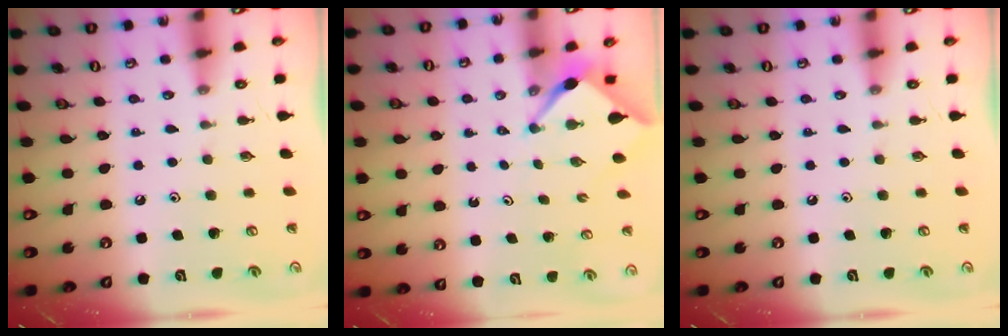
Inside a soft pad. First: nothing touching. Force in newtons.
{"total": 2.4, "press": 2.4, "slide": 0.2}
{"total": 0.0}